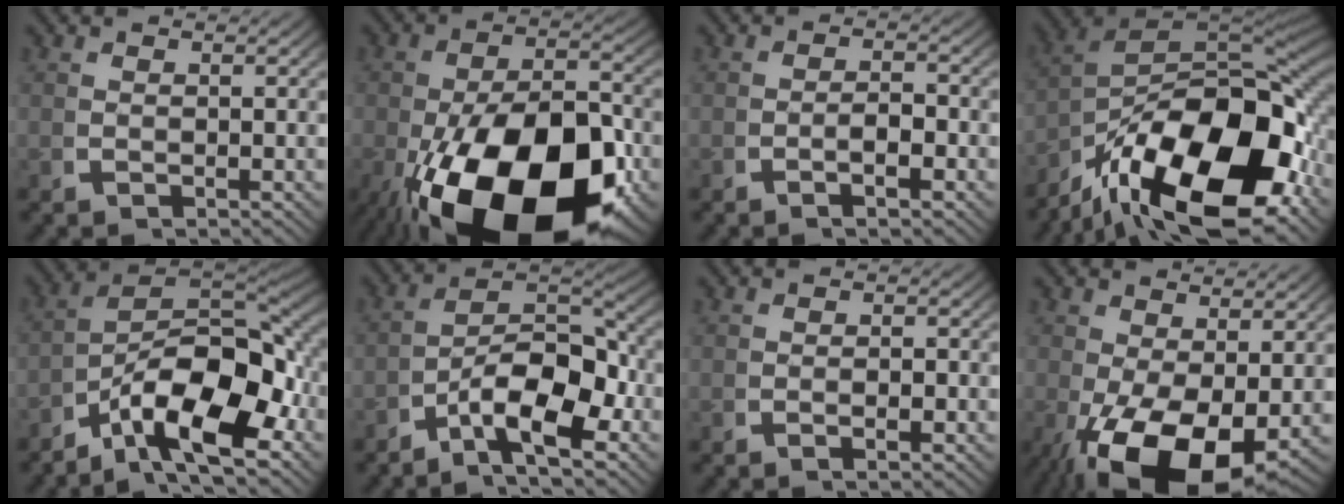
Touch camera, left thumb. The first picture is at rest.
{"total": 21.3, "force": [-6.0, 11.9, 16.6], "torque": [-0.311, -0.092, -0.048]}
{"total": 2.1, "force": [-0.7, 0.6, 1.9], "torque": [-0.033, -0.001, -0.017]}
{"total": 23.8, "force": [-3.6, 13.6, 19.2], "torque": [-0.334, -0.067, -0.031]}
{"total": 15.9, "force": [-2.6, 9.8, 12.3], "torque": [-0.196, -0.032, -0.037]}
{"total": 9.8, "force": [-2.4, 5.4, 7.8], "torque": [-0.135, -0.021, -0.041]}
{"total": 1.1, "force": [-0.3, 0.4, 1.0], "torque": [-0.015, 0.004, -0.010]}
{"total": 9.8, "force": [-2.9, 5.4, 7.7], "torque": [-0.145, -0.057, -0.016]}